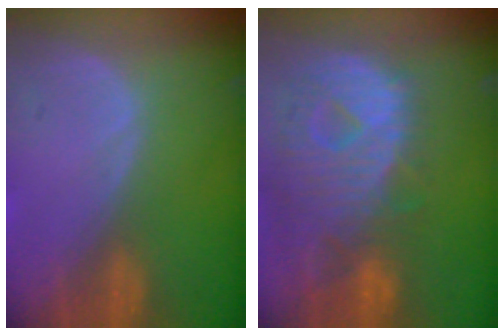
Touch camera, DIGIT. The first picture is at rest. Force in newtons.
{"total": 12.6, "press": 10.9, "slide": 6.4}